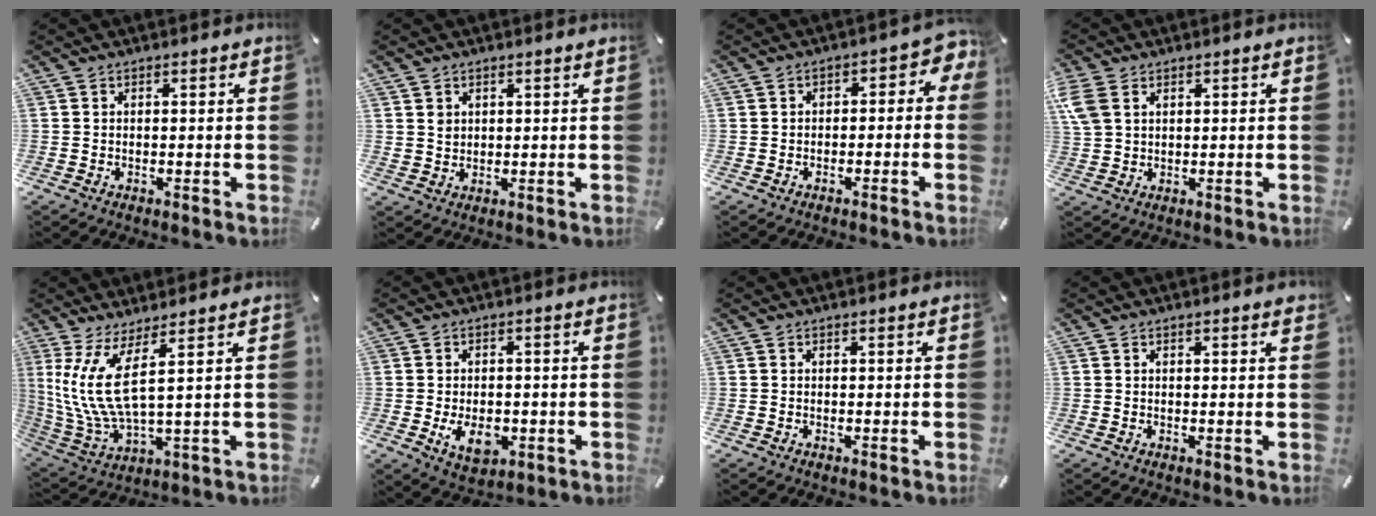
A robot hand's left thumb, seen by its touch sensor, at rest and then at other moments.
{"total": 2.3, "force": [1.3, 1.9, 0.2], "torque": [0.002, -0.003, 0.024]}
{"total": 3.8, "force": [-1.5, 2.6, 2.4], "torque": [-0.038, 0.015, -0.034]}
{"total": 5.5, "force": [2.4, 3.8, 3.1], "torque": [-0.080, 0.001, 0.047]}
{"total": 12.7, "force": [4.1, 3.6, 11.5], "torque": [-0.259, -0.020, 0.076]}
{"total": 7.1, "force": [-1.5, 4.6, 5.2], "torque": [-0.094, -0.003, -0.028]}
{"total": 0.0}
{"total": 0.9, "force": [0.5, 0.1, 0.8], "torque": [-0.016, 0.000, 0.008]}